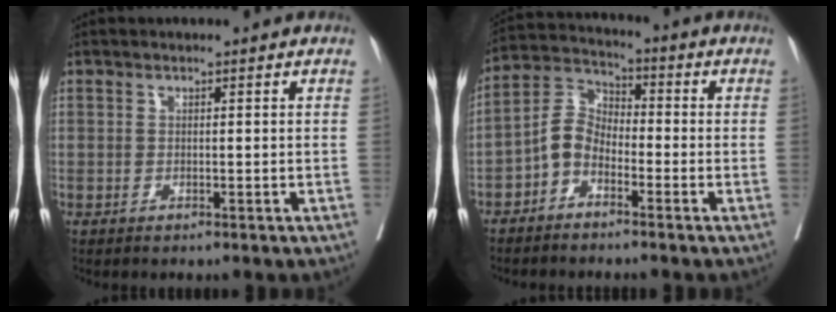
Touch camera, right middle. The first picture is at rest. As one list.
[{"total": 5.5, "force": [-2.7, 3.5, 3.3], "torque": [-0.070, 0.018, -0.064]}]